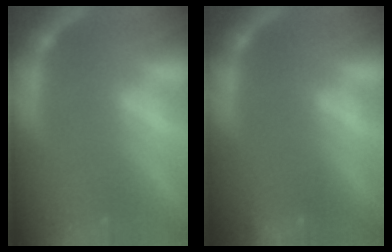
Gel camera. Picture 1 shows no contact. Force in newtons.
{"total": 2.4}